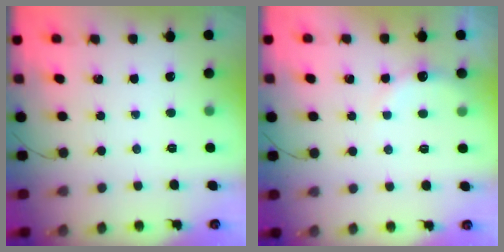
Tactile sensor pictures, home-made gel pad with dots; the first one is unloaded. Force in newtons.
{"total": 5.6, "press": 5.4, "slide": 1.3}